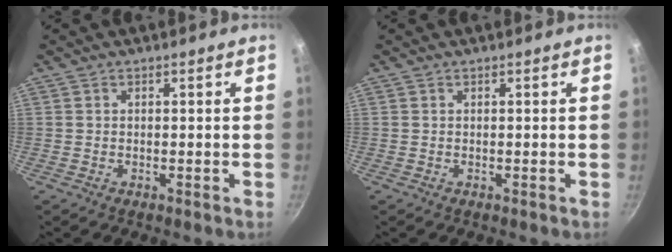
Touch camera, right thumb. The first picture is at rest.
{"total": 0.0}